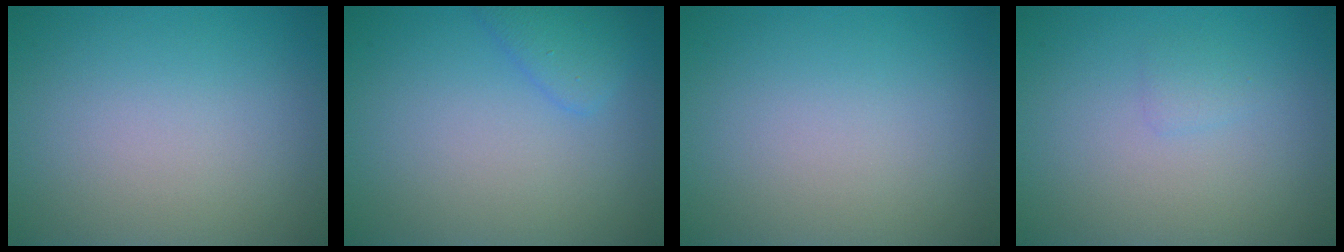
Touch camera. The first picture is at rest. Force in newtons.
{"total": 1.9, "press": 1.9, "slide": 0.1}
{"total": 0.0}
{"total": 0.8, "press": 0.8, "slide": 0.1}